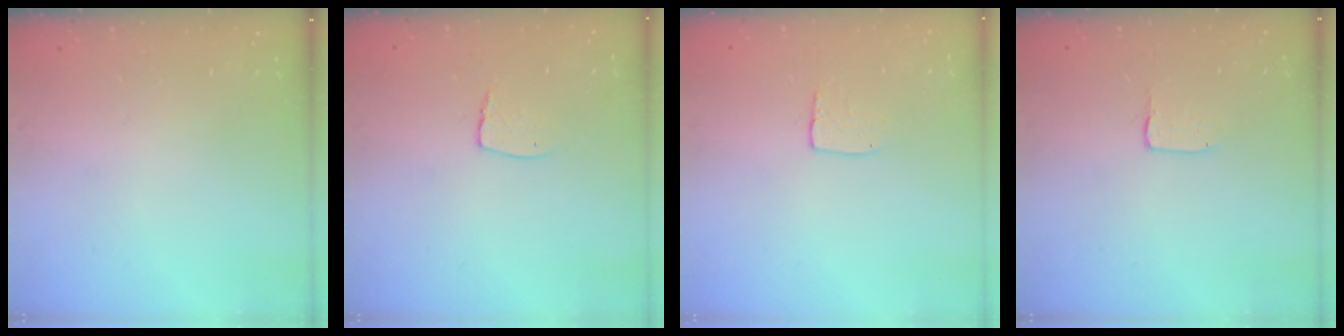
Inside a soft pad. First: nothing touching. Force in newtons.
{"total": 5.6, "press": 5.6, "slide": 0.4}
{"total": 5.6, "press": 5.6, "slide": 0.2}
{"total": 1.7, "press": 1.6, "slide": 0.1}